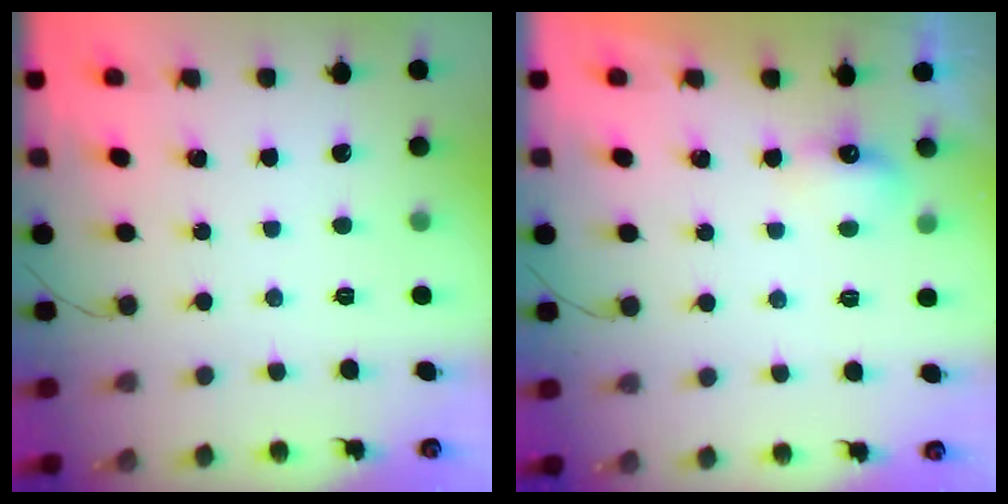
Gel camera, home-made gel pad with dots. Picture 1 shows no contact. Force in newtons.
{"total": 4.3, "press": 4.2, "slide": 1.2}